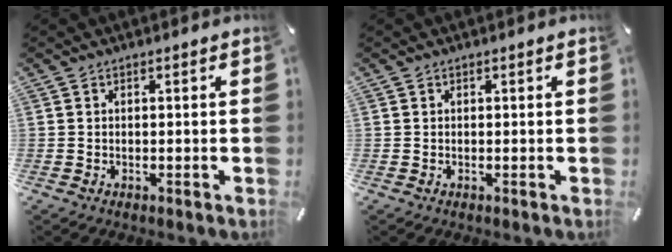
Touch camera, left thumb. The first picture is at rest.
{"total": 0.0}